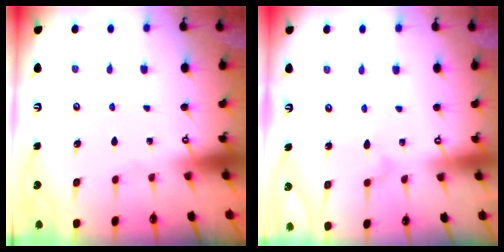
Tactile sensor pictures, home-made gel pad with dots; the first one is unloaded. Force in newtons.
{"total": 3.9, "press": 3.9, "slide": 0.2}